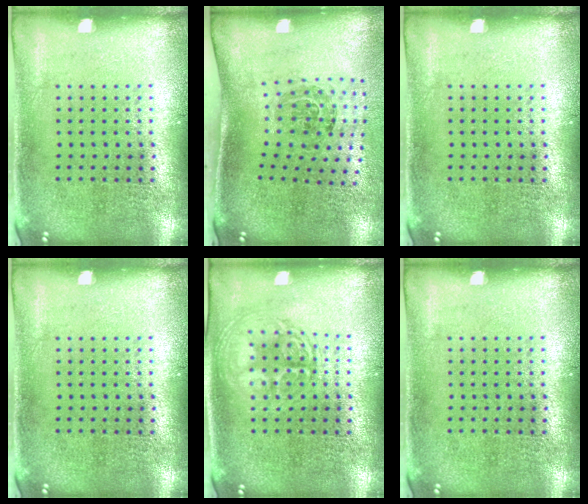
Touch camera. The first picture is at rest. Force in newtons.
{"total": 1.7, "press": 1.1, "slide": 1.2}
{"total": 0.0}
{"total": 0.0}
{"total": 1.7, "press": 1.7, "slide": 0.3}
{"total": 0.0}